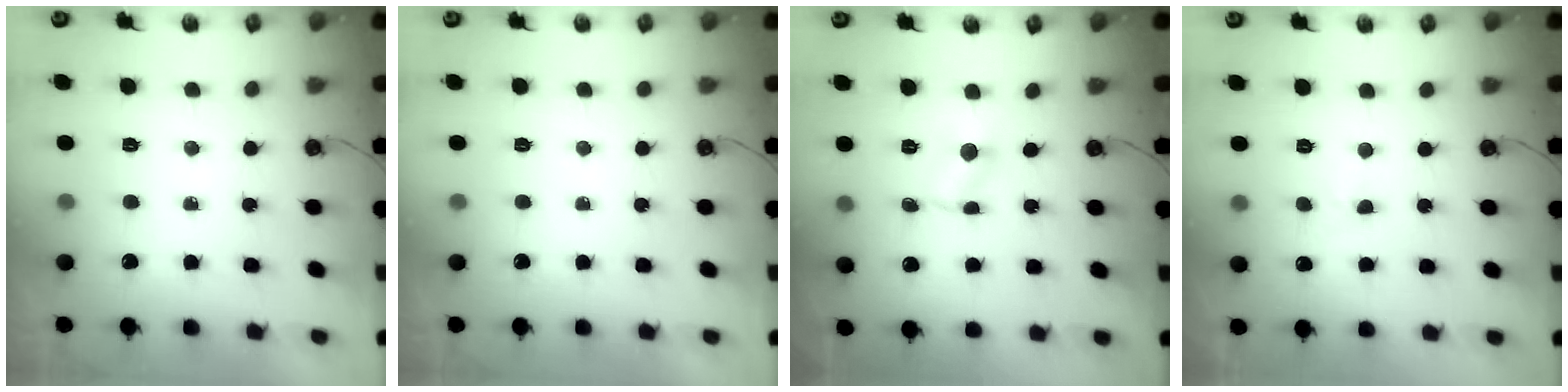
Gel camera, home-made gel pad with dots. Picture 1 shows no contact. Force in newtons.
{"total": 0.0}
{"total": 1.8, "press": 1.8, "slide": 0.2}
{"total": 2.1, "press": 2.0, "slide": 0.3}